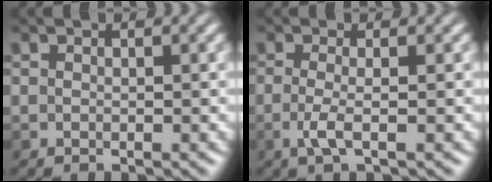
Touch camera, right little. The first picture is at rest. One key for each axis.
{"total": 1.9, "fx": -0.7, "fy": 0.2, "fz": 1.7, "tx": -0.045, "ty": -0.001, "tz": -0.016}